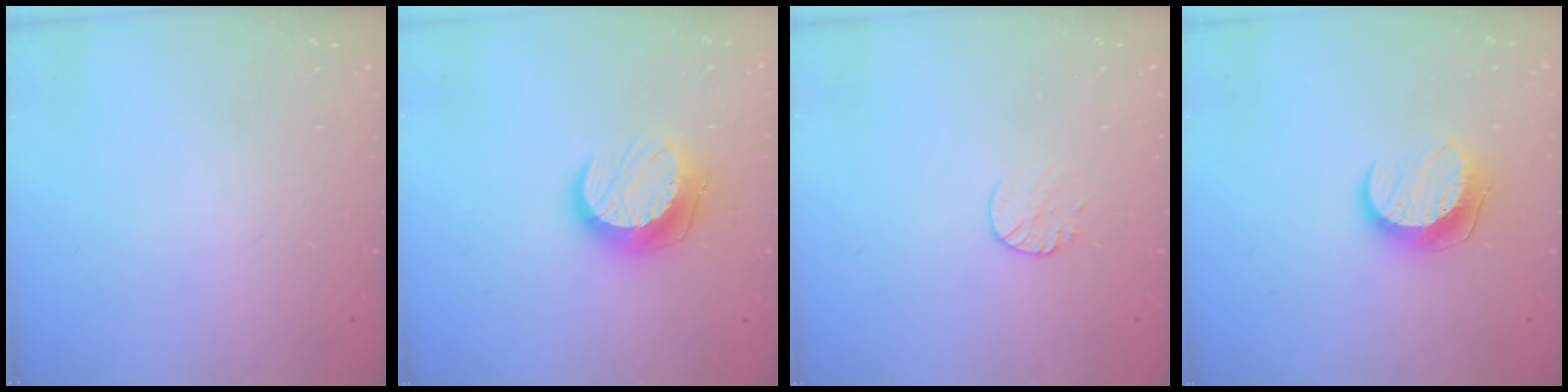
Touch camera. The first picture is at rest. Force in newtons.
{"total": 12.0, "press": 11.9, "slide": 0.8}
{"total": 6.7, "press": 6.6, "slide": 0.6}
{"total": 10.1, "press": 10.1, "slide": 0.2}